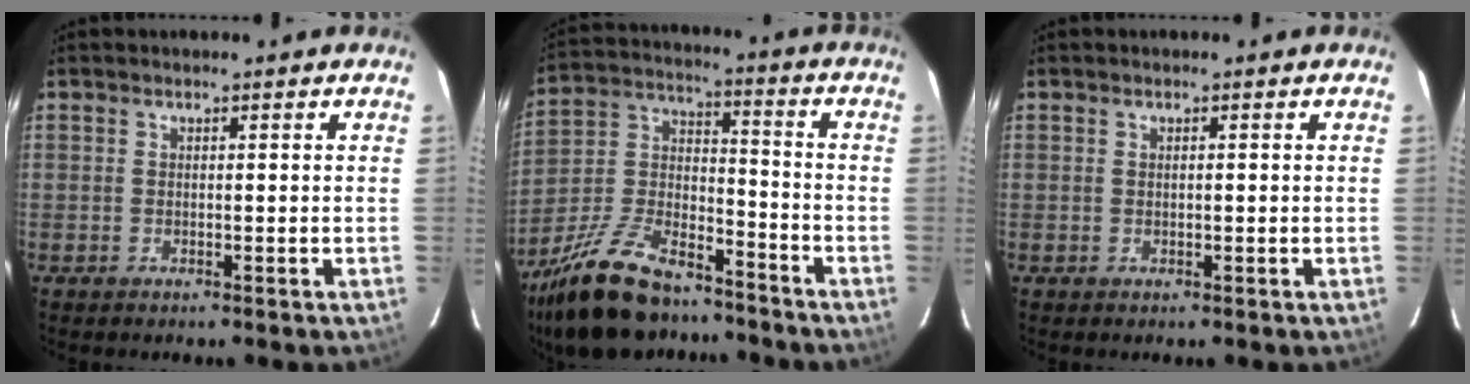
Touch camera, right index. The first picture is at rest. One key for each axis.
{"total": 20.5, "fx": -15.2, "fy": 8.3, "fz": 11.1, "tx": -0.232, "ty": 0.001, "tz": -0.262}
{"total": 0.5, "fx": 0.1, "fy": 0.1, "fz": 0.5, "tx": -0.011, "ty": 0.002, "tz": 0.003}